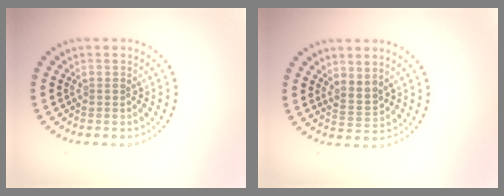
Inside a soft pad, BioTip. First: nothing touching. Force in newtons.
{"total": 2.0, "press": 1.4, "slide": 1.4}